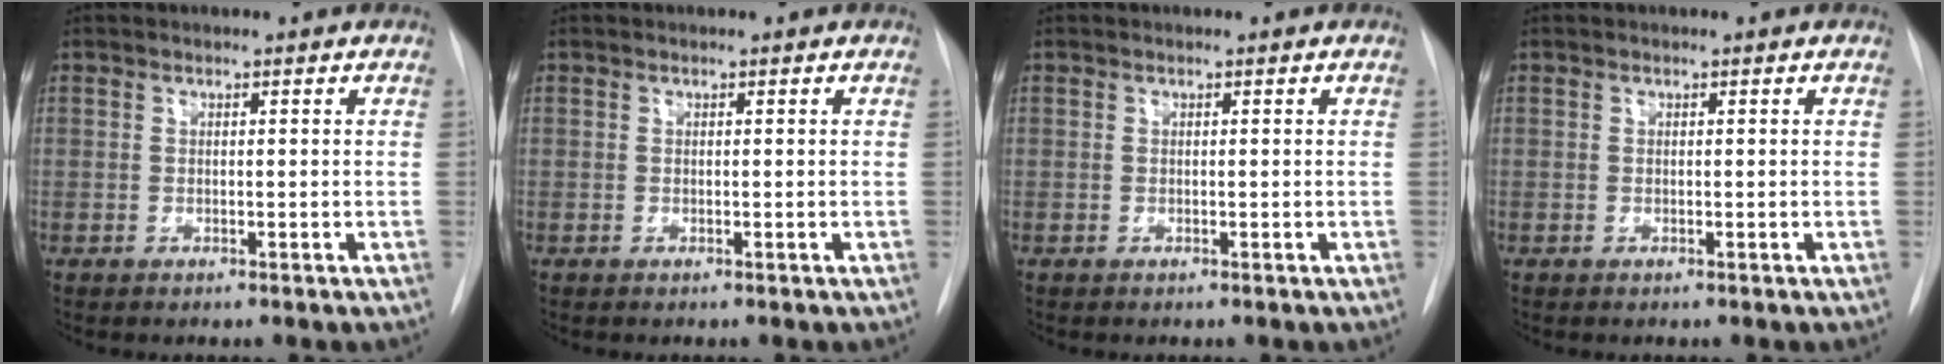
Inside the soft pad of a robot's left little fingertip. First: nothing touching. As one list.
[{"total": 0.0}, {"total": 0.0}, {"total": 0.0}]